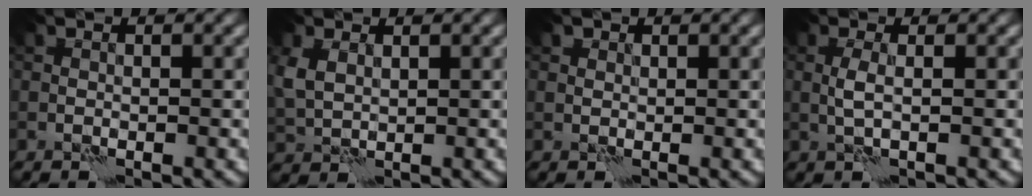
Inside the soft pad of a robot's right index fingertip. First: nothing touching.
{"total": 2.4, "force": [1.2, 1.6, 1.4], "torque": [-0.043, 0.000, 0.026]}
{"total": 0.9, "force": [0.7, 0.6, 0.0], "torque": [0.002, -0.004, 0.004]}
{"total": 1.1, "force": [0.2, -0.1, 1.1], "torque": [-0.027, 0.002, 0.001]}